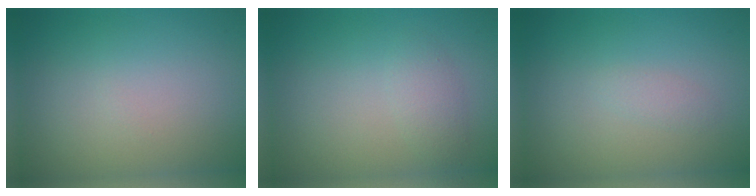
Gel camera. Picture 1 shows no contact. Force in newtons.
{"total": 1.5, "press": 1.5, "slide": 0.0}
{"total": 0.8, "press": 0.8, "slide": 0.1}